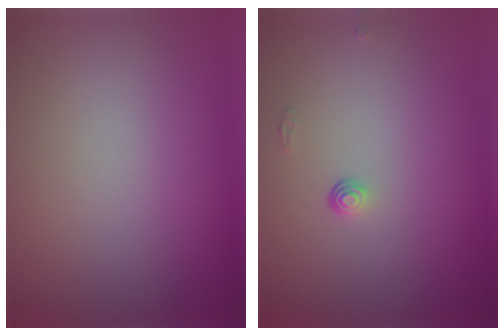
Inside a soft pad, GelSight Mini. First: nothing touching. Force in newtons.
{"total": 0.8, "press": 0.5, "slide": 0.6}